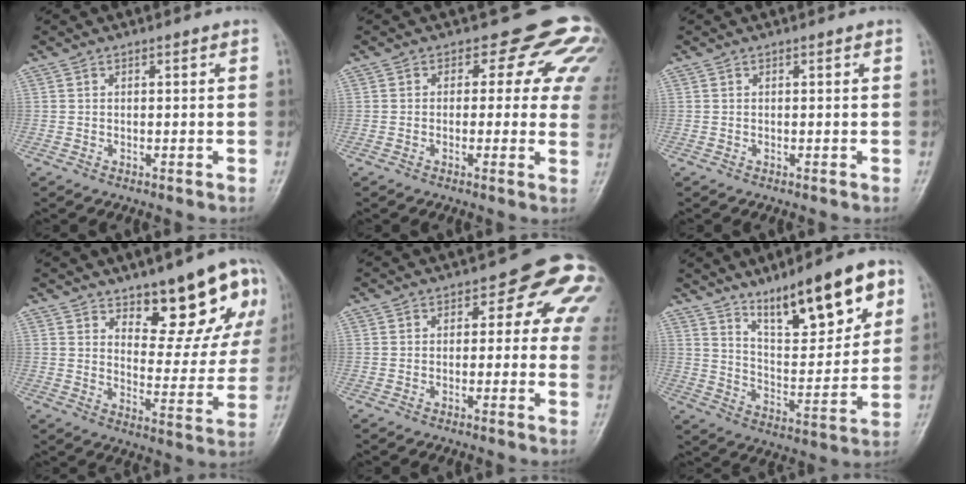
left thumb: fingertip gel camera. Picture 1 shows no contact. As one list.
[{"total": 10.7, "force": [4.8, 7.0, 6.7], "torque": [-0.024, -0.010, 0.030]}, {"total": 0.0}, {"total": 14.9, "force": [8.9, 5.9, 10.4], "torque": [-0.080, -0.060, 0.131]}, {"total": 10.4, "force": [2.3, 6.1, 8.1], "torque": [-0.043, 0.008, 0.010]}, {"total": 18.1, "force": [10.4, 5.9, 13.7], "torque": [-0.169, -0.046, 0.174]}]